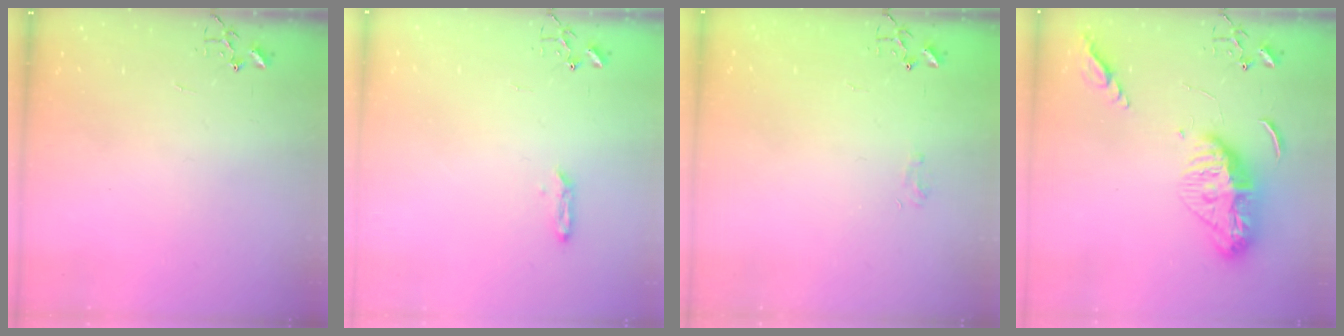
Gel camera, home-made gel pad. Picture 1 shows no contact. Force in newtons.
{"total": 4.1, "press": 4.0, "slide": 0.6}
{"total": 5.6, "press": 5.6, "slide": 0.7}
{"total": 14.6, "press": 14.5, "slide": 1.2}